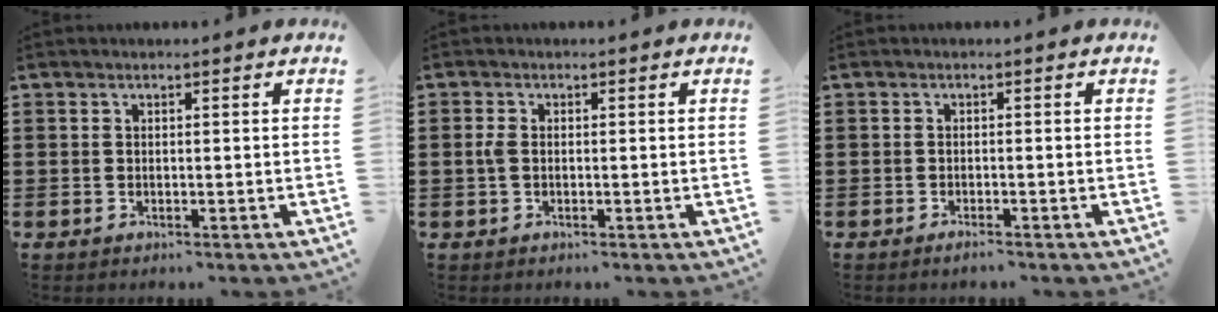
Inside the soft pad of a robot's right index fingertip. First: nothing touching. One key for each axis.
{"total": 1.9, "fx": -0.1, "fy": 1.1, "fz": 1.6, "tx": -0.048, "ty": 0.000, "tz": -0.008}
{"total": 1.0, "fx": -0.9, "fy": 0.1, "fz": 0.5, "tx": -0.011, "ty": -0.005, "tz": -0.017}